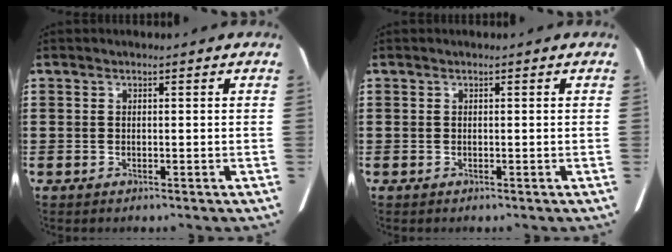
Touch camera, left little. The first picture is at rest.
{"total": 0.0}